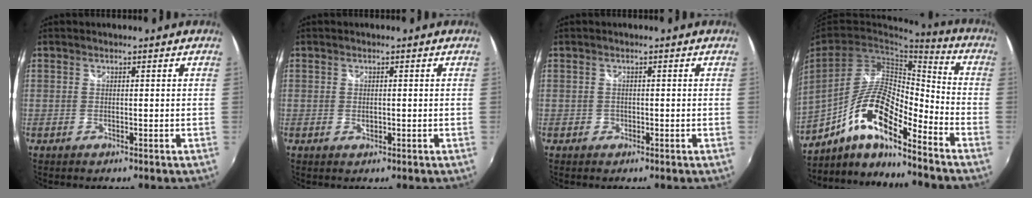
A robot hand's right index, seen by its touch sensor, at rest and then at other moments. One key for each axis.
{"total": 1.1, "fx": -0.1, "fy": 0.8, "fz": 0.8, "tx": -0.014, "ty": -0.001, "tz": -0.002}
{"total": 1.2, "fx": -0.6, "fy": 1.0, "fz": 0.2, "tx": -0.004, "ty": -0.001, "tz": -0.008}
{"total": 14.1, "fx": -8.7, "fy": 3.5, "fz": 10.5, "tx": -0.197, "ty": 0.002, "tz": -0.165}